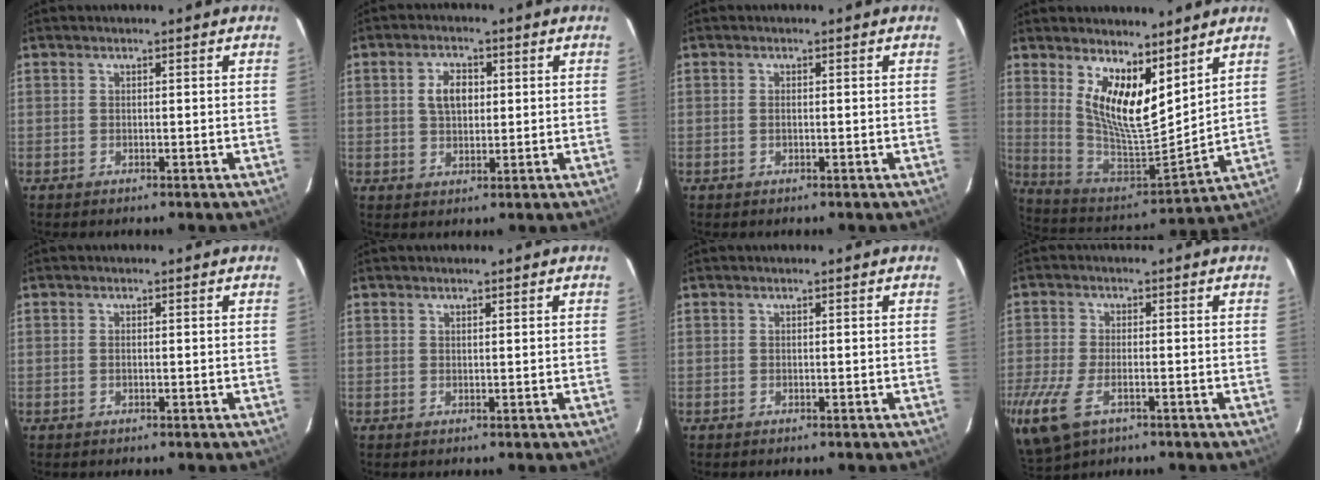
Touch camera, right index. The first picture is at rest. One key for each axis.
{"total": 5.1, "fx": 1.0, "fy": 3.3, "fz": 3.8, "tx": -0.069, "ty": 0.011, "tz": 0.021}
{"total": 0.8, "fx": -0.1, "fy": 0.4, "fz": 0.7, "tx": -0.016, "ty": 0.001, "tz": -0.003}
{"total": 15.0, "fx": 8.5, "fy": 5.1, "fz": 11.3, "tx": -0.208, "ty": -0.015, "tz": 0.163}
{"total": 0.6, "fx": 0.0, "fy": 0.2, "fz": 0.5, "tx": -0.012, "ty": 0.001, "tz": -0.002}
{"total": 0.6, "fx": 0.6, "fy": 0.0, "fz": 0.3, "tx": -0.007, "ty": -0.002, "tz": 0.008}
{"total": 0.0}
{"total": 9.8, "fx": -4.2, "fy": 5.1, "fz": 7.3, "tx": -0.163, "ty": -0.034, "tz": -0.071}